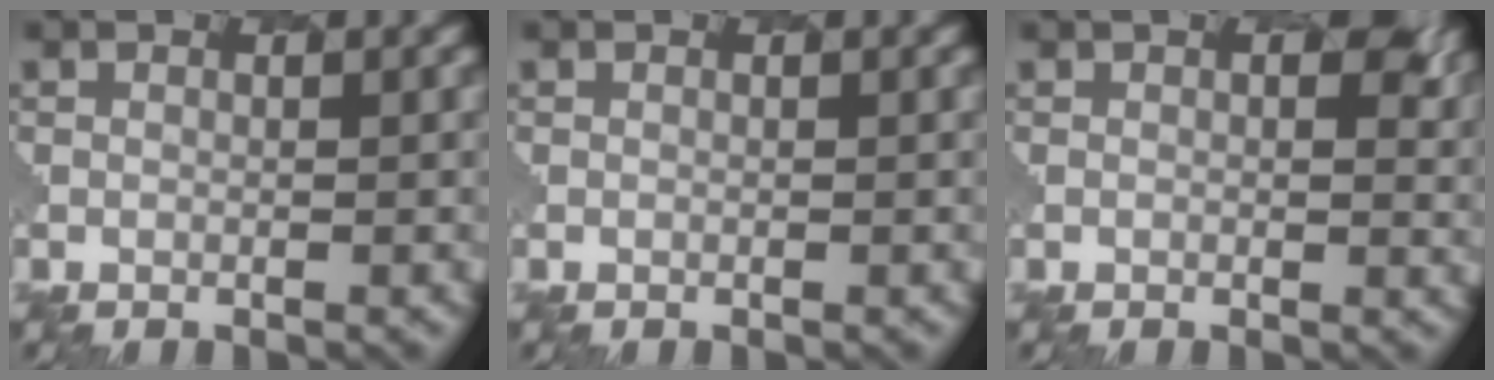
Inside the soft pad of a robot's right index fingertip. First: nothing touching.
{"total": 0.0}
{"total": 1.4, "force": [1.2, 0.2, -0.7], "torque": [0.000, 0.011, 0.000]}